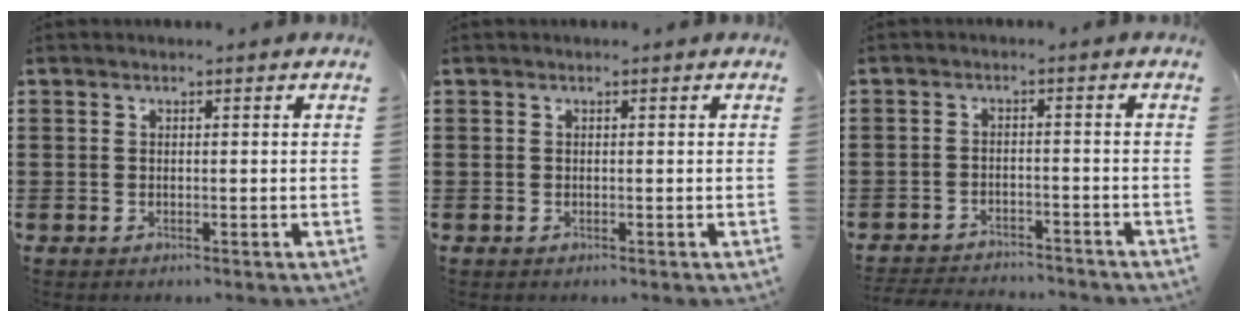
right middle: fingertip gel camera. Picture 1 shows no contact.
{"total": 0.0}
{"total": 3.3, "force": [-3.2, 0.3, 0.2], "torque": [-0.009, 0.000, -0.068]}